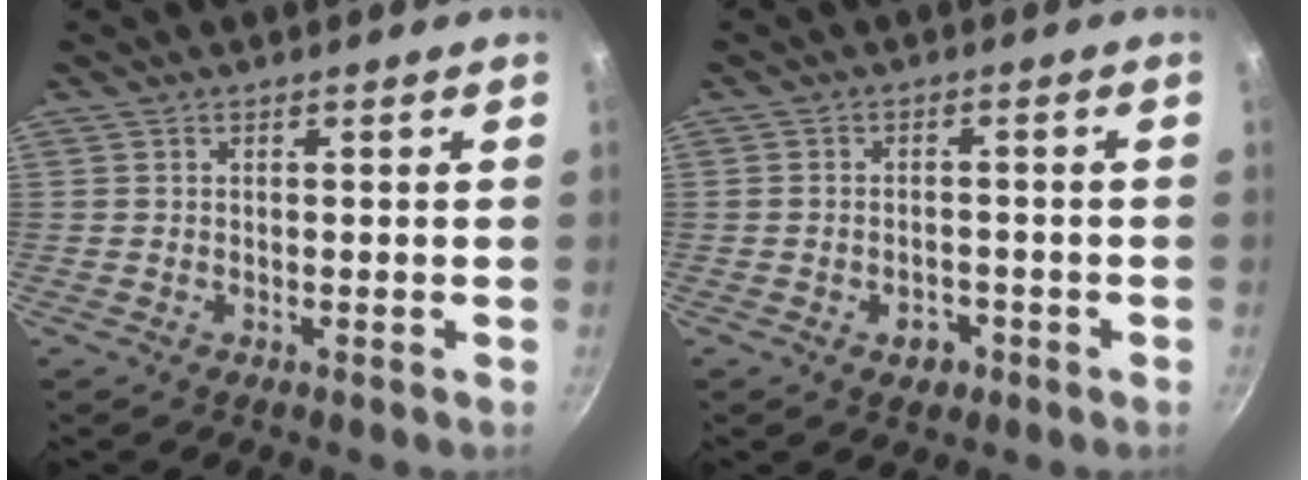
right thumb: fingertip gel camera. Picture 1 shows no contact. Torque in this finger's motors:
{"motor_torque": [-0.25, 0.17, -0.02, 0.40, -0.01]}